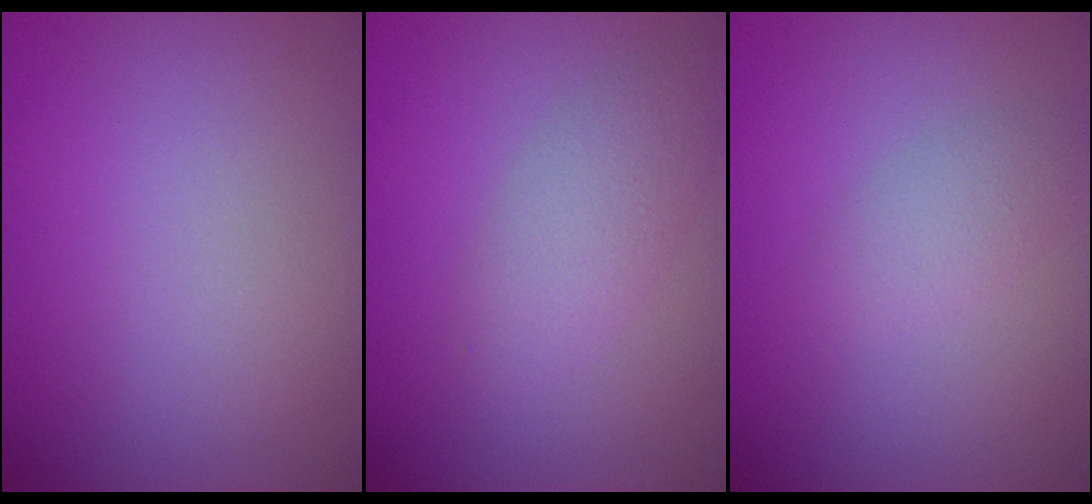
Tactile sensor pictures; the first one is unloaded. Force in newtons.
{"total": 2.8, "press": 2.8, "slide": 0.1}
{"total": 1.8, "press": 1.8, "slide": 0.1}